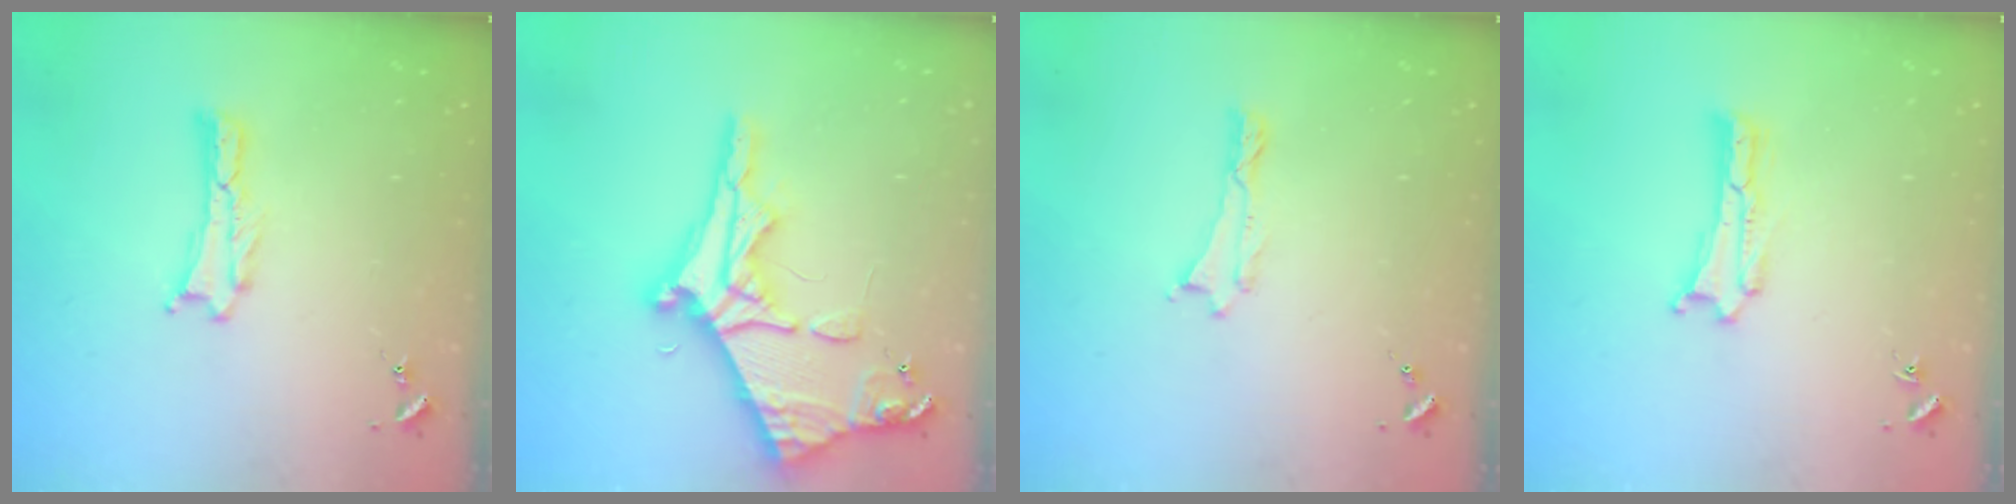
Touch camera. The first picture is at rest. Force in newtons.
{"total": 10.0, "press": 10.0, "slide": 0.8}
{"total": 0.0}
{"total": 0.0}